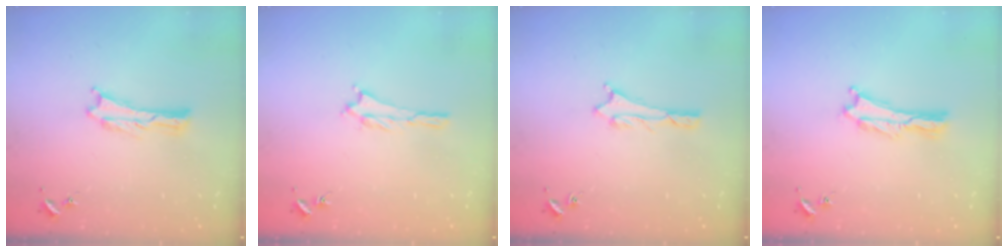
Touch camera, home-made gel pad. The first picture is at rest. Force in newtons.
{"total": 1.4, "press": 1.4, "slide": 0.3}
{"total": 1.1, "press": 1.0, "slide": 0.1}
{"total": 0.7, "press": 0.6, "slide": 0.2}